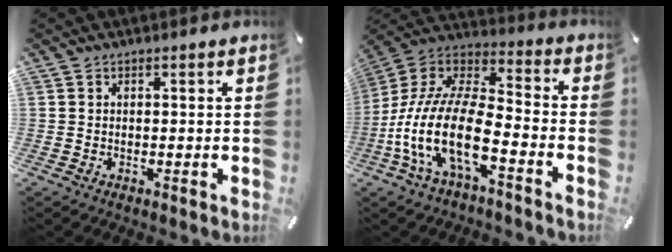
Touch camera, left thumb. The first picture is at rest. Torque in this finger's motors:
{"motor_torque": [0.04, 2.26, 2.49, 0.28, 0.89]}